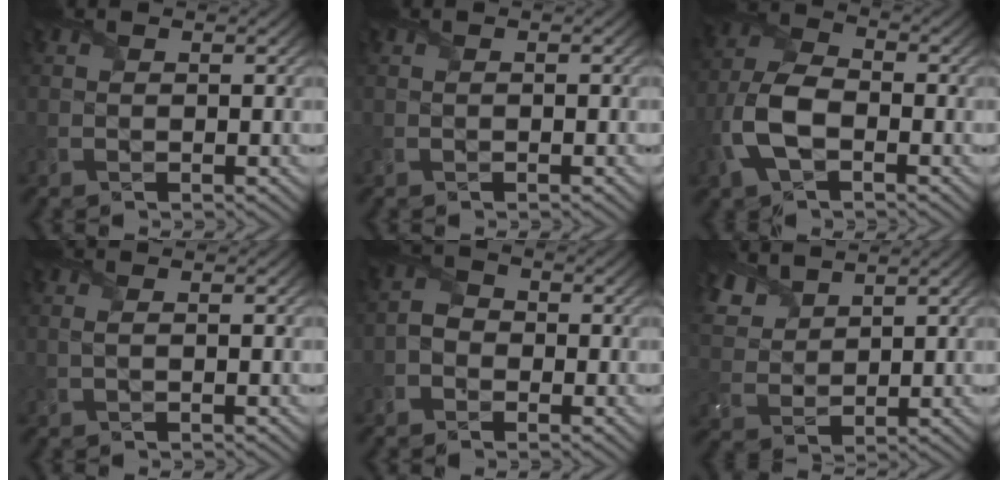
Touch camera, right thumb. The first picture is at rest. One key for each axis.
{"total": 0.0}
{"total": 7.8, "fx": -2.8, "fy": 4.4, "fz": 5.8, "tx": -0.143, "ty": 0.003, "tz": -0.067}
{"total": 0.8, "fx": 0.1, "fy": 0.1, "fz": 0.8, "tx": -0.015, "ty": 0.004, "tz": -0.003}
{"total": 2.5, "fx": -1.3, "fy": 1.8, "fz": 1.0, "tx": -0.023, "ty": 0.003, "tz": -0.036}
{"total": 6.1, "fx": 4.8, "fy": 2.6, "fz": 2.6, "tx": -0.079, "ty": 0.012, "tz": 0.100}